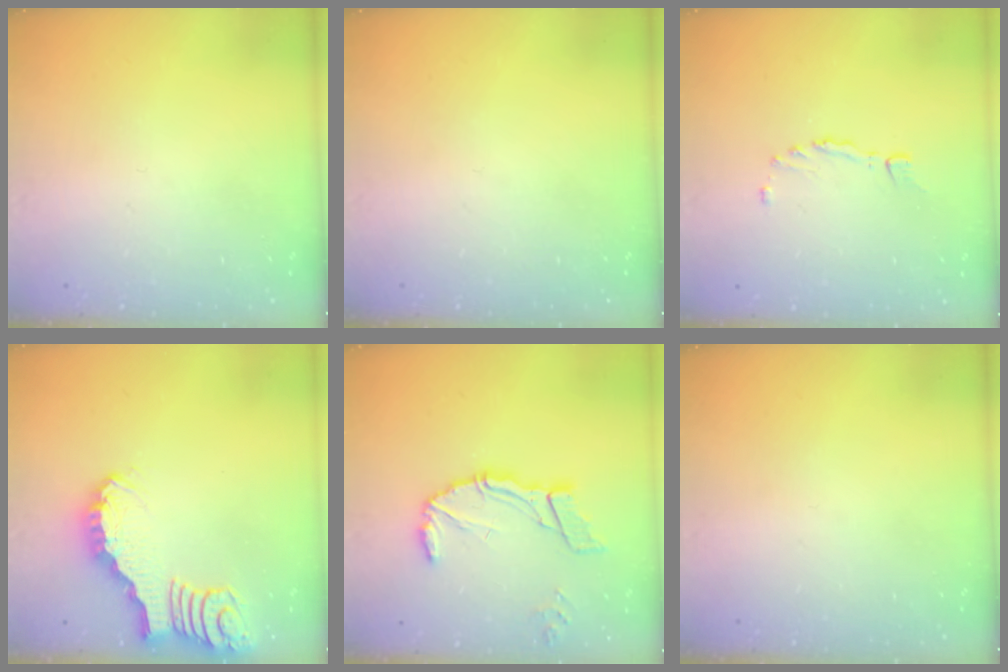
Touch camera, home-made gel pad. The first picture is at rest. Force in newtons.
{"total": 0.0}
{"total": 1.5, "press": 1.4, "slide": 0.4}
{"total": 2.3, "press": 2.3, "slide": 0.3}
{"total": 12.1, "press": 12.0, "slide": 1.3}
{"total": 0.0}